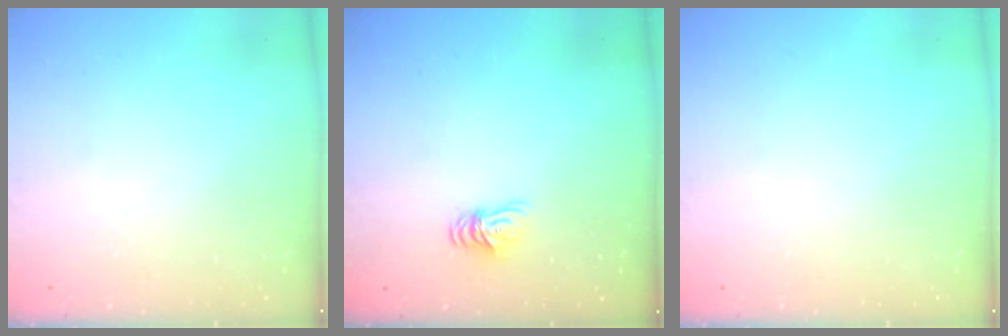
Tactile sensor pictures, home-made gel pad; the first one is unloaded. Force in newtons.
{"total": 6.2, "press": 6.2, "slide": 0.7}
{"total": 0.0}